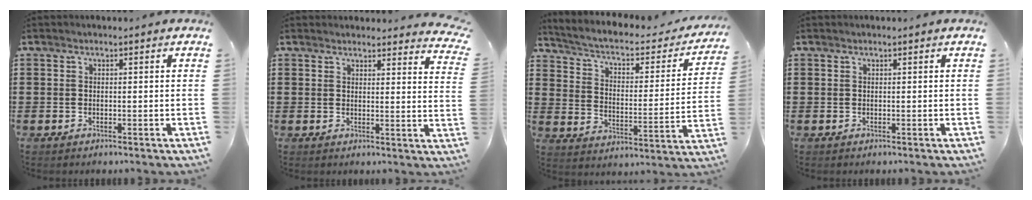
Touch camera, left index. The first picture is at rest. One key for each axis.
{"total": 2.9, "fx": 2.9, "fy": 0.2, "fz": 0.3, "tx": -0.002, "ty": -0.018, "tz": 0.051}
{"total": 3.5, "fx": 2.3, "fy": 1.2, "fz": 2.3, "tx": -0.060, "ty": -0.023, "tz": 0.028}
{"total": 0.0}